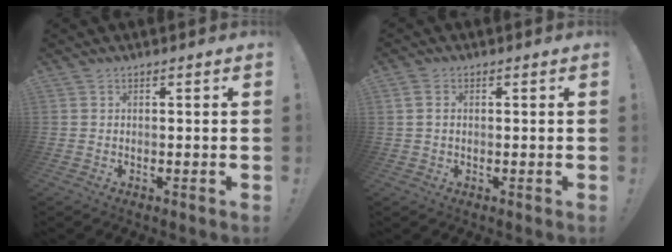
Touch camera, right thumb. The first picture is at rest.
{"total": 2.5, "force": [0.4, 1.9, 1.6], "torque": [-0.033, 0.007, 0.010]}